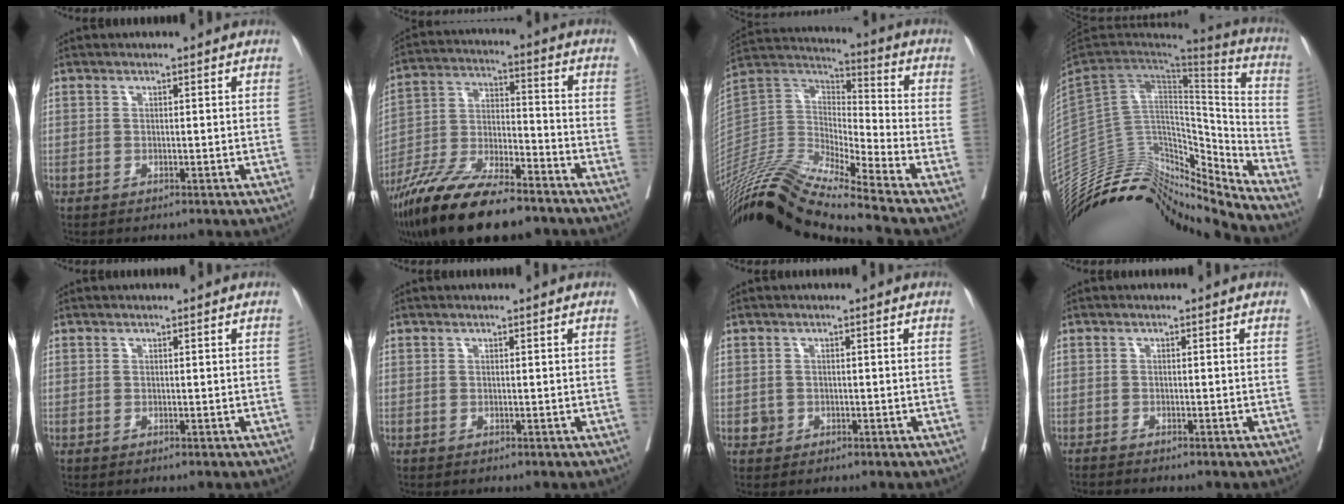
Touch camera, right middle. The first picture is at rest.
{"total": 19.1, "force": [-14.3, 4.6, 11.7], "torque": [-0.231, -0.024, -0.260]}
{"total": 19.0, "force": [-16.5, -0.7, 9.5], "torque": [-0.197, 0.009, -0.314]}
{"total": 25.9, "force": [-23.6, 6.1, 9.0], "torque": [-0.178, 0.035, -0.377]}
{"total": 0.0}
{"total": 0.0}
{"total": 1.1, "force": [-0.4, 1.0, 0.1], "torque": [0.004, 0.004, -0.007]}
{"total": 1.6, "force": [-1.6, -0.2, 0.4], "torque": [-0.011, -0.003, -0.026]}